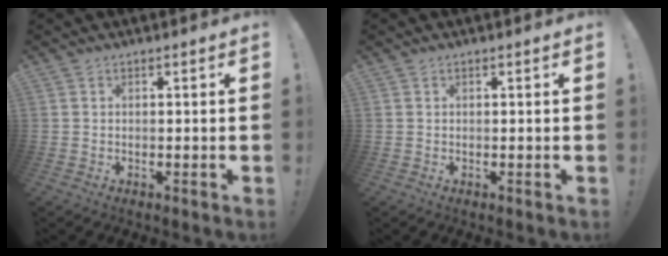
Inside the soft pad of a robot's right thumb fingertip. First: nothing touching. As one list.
[{"total": 0.0}]